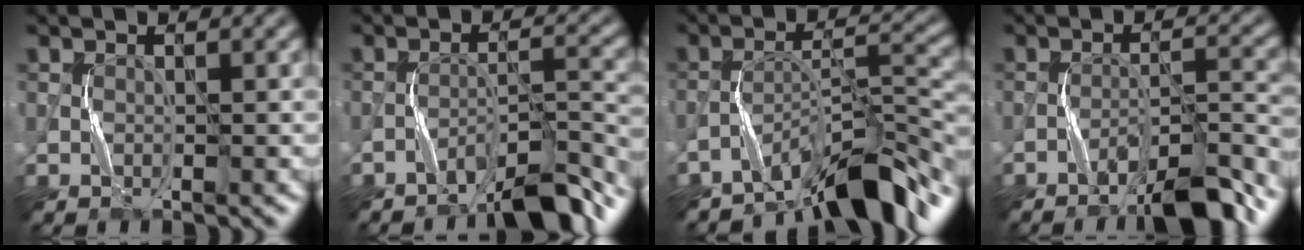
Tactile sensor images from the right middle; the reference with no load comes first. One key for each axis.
{"total": 5.4, "fx": -4.7, "fy": 0.4, "fz": 2.7, "tx": -0.040, "ty": 0.012, "tz": -0.078}
{"total": 8.2, "fx": -6.7, "fy": 1.5, "fz": 4.4, "tx": -0.063, "ty": 0.006, "tz": -0.118}
{"total": 6.2, "fx": -4.9, "fy": 0.8, "fz": 3.7, "tx": -0.055, "ty": 0.011, "tz": -0.077}